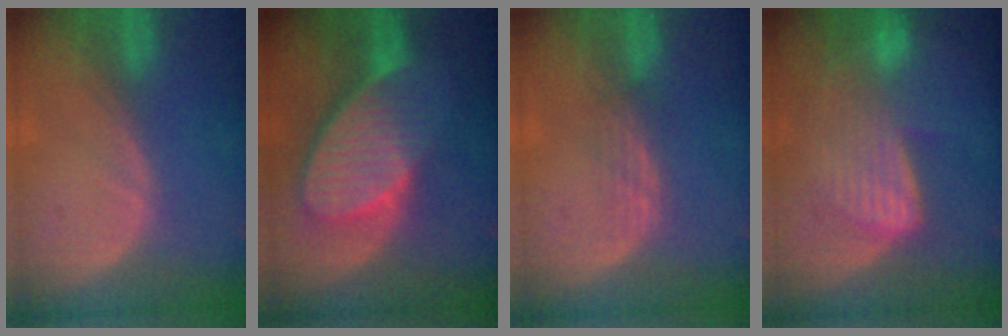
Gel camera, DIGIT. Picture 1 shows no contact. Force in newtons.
{"total": 10.0, "press": 8.7, "slide": 4.8}
{"total": 2.1, "press": 2.1, "slide": 0.3}
{"total": 6.7, "press": 6.7, "slide": 0.4}